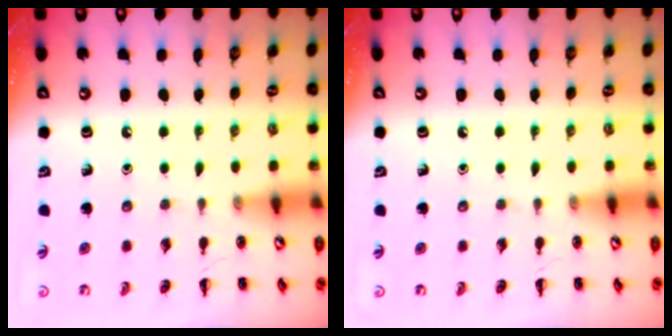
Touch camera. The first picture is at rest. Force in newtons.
{"total": 0.0}